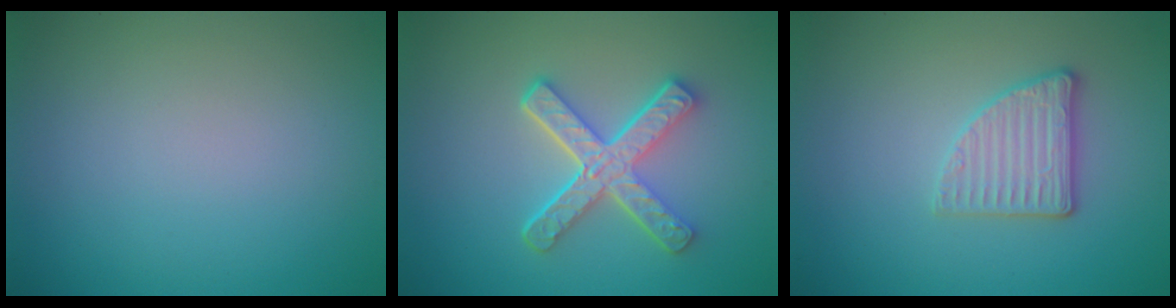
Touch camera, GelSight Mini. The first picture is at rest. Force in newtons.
{"total": 5.1, "press": 3.9, "slide": 3.3}
{"total": 2.8, "press": 2.7, "slide": 0.8}